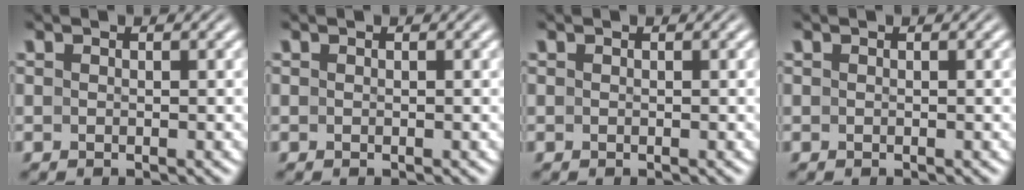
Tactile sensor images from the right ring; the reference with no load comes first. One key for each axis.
{"total": 0.0}
{"total": 0.0}
{"total": 0.0}